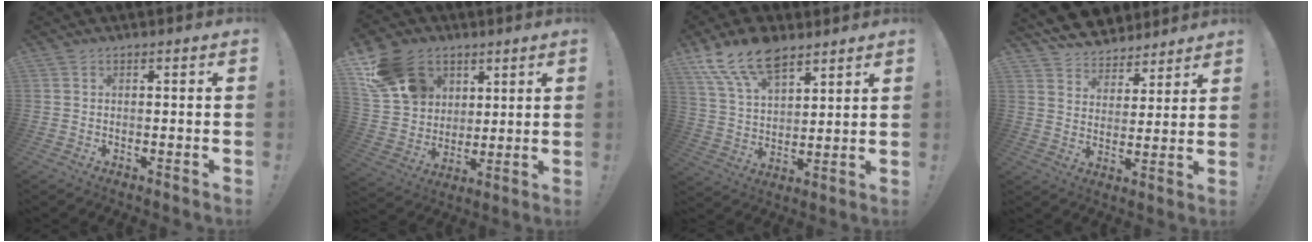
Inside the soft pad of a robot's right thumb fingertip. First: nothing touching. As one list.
[{"total": 17.6, "force": [8.4, 13.5, 7.6], "torque": [-0.128, -0.035, 0.174]}, {"total": 14.9, "force": [10.5, 7.4, 7.5], "torque": [-0.142, -0.055, 0.197]}, {"total": 8.2, "force": [7.0, 4.1, 1.0], "torque": [-0.021, -0.061, 0.134]}]